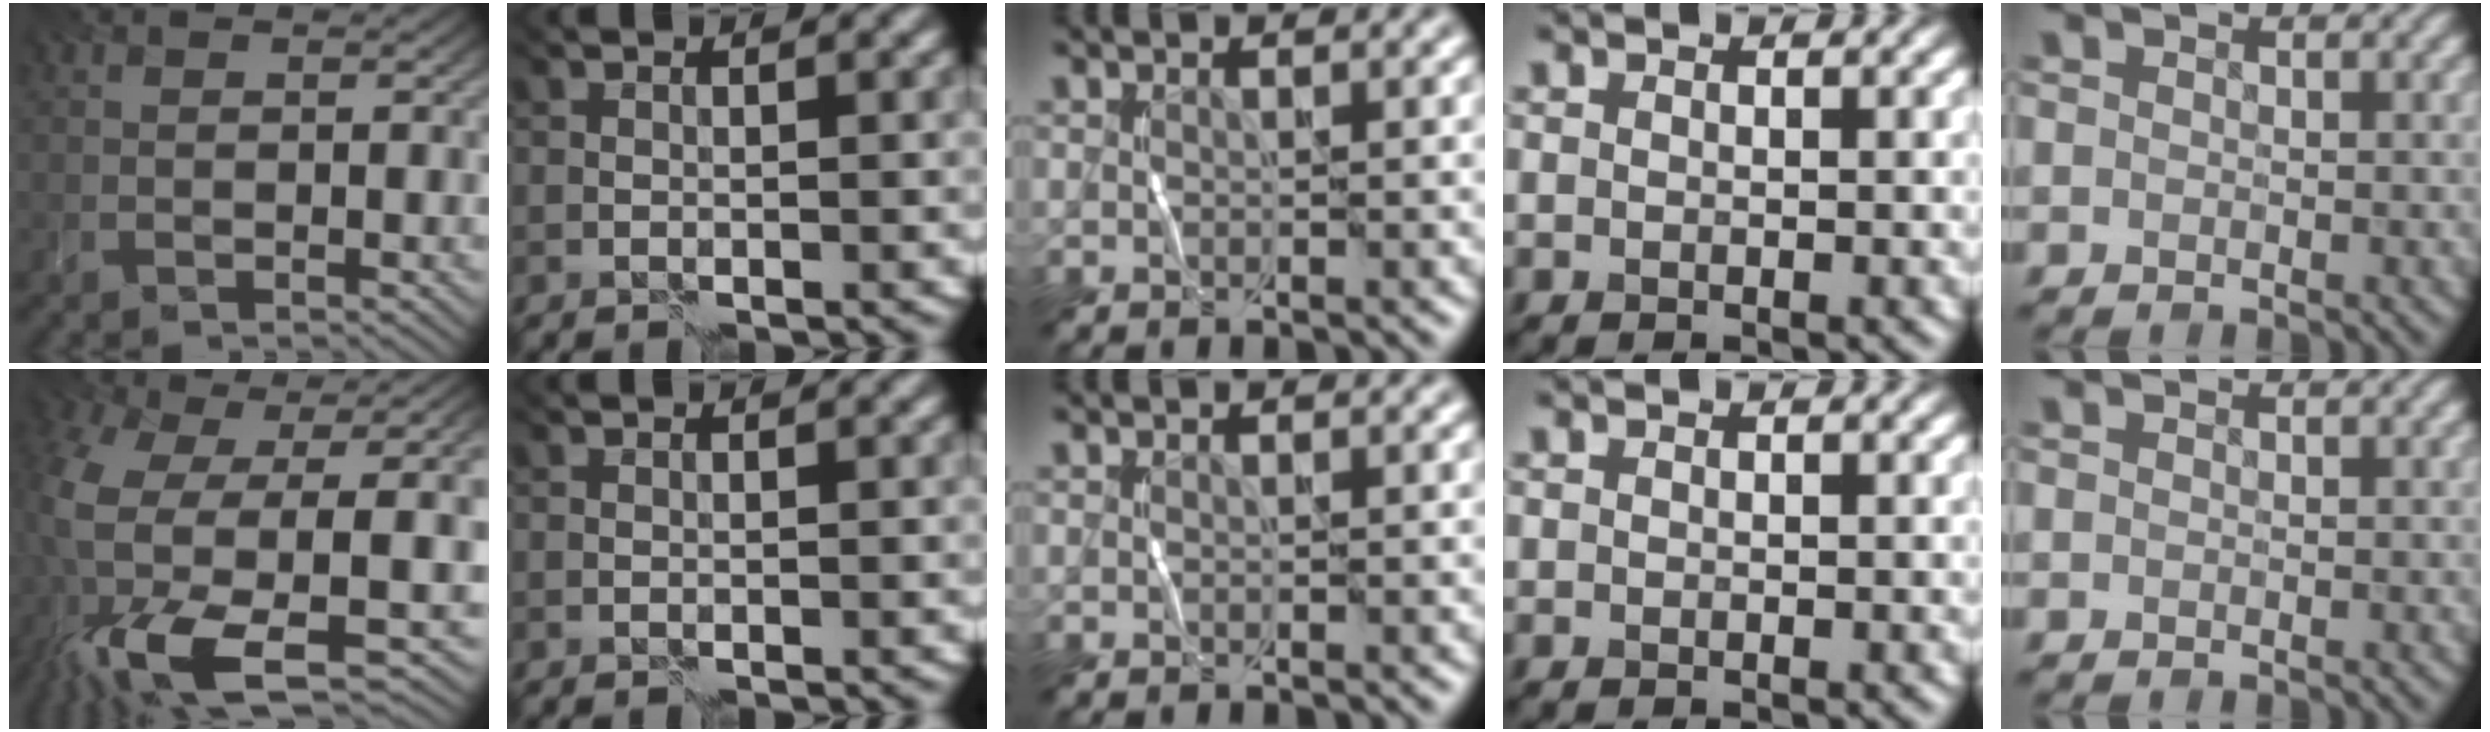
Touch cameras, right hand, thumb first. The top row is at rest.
{"thumb": {"total": 16.6, "force": [-3.9, 6.1, 14.9], "torque": [-0.314, -0.010, -0.048]}}